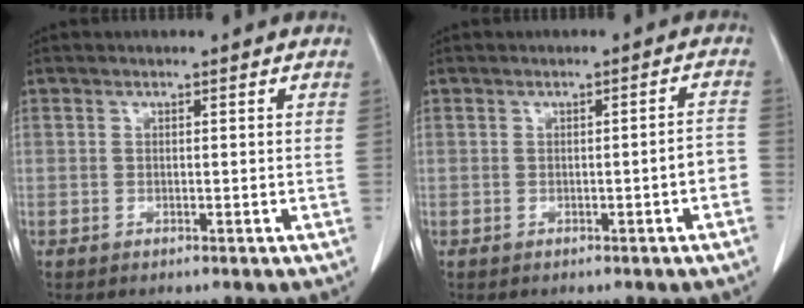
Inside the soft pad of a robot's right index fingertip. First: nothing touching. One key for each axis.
{"total": 2.6, "fx": -1.1, "fy": 0.1, "fz": 2.4, "tx": -0.023, "ty": 0.007, "tz": -0.017}